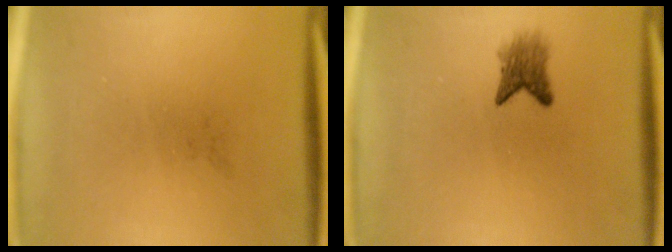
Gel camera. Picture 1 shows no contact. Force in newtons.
{"total": 2.9}